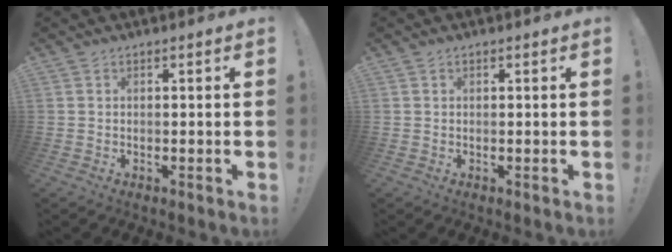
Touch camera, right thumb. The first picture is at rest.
{"total": 0.0}